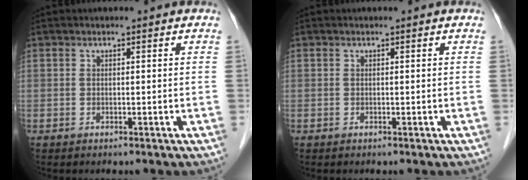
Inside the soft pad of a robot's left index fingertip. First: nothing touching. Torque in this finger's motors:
{"motor_torque": [0.00, 0.00, 0.00, 0.00]}